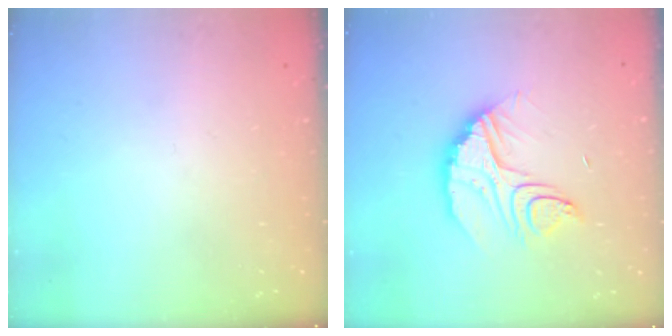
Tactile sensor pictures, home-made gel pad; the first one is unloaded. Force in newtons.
{"total": 11.5, "press": 11.5, "slide": 0.8}